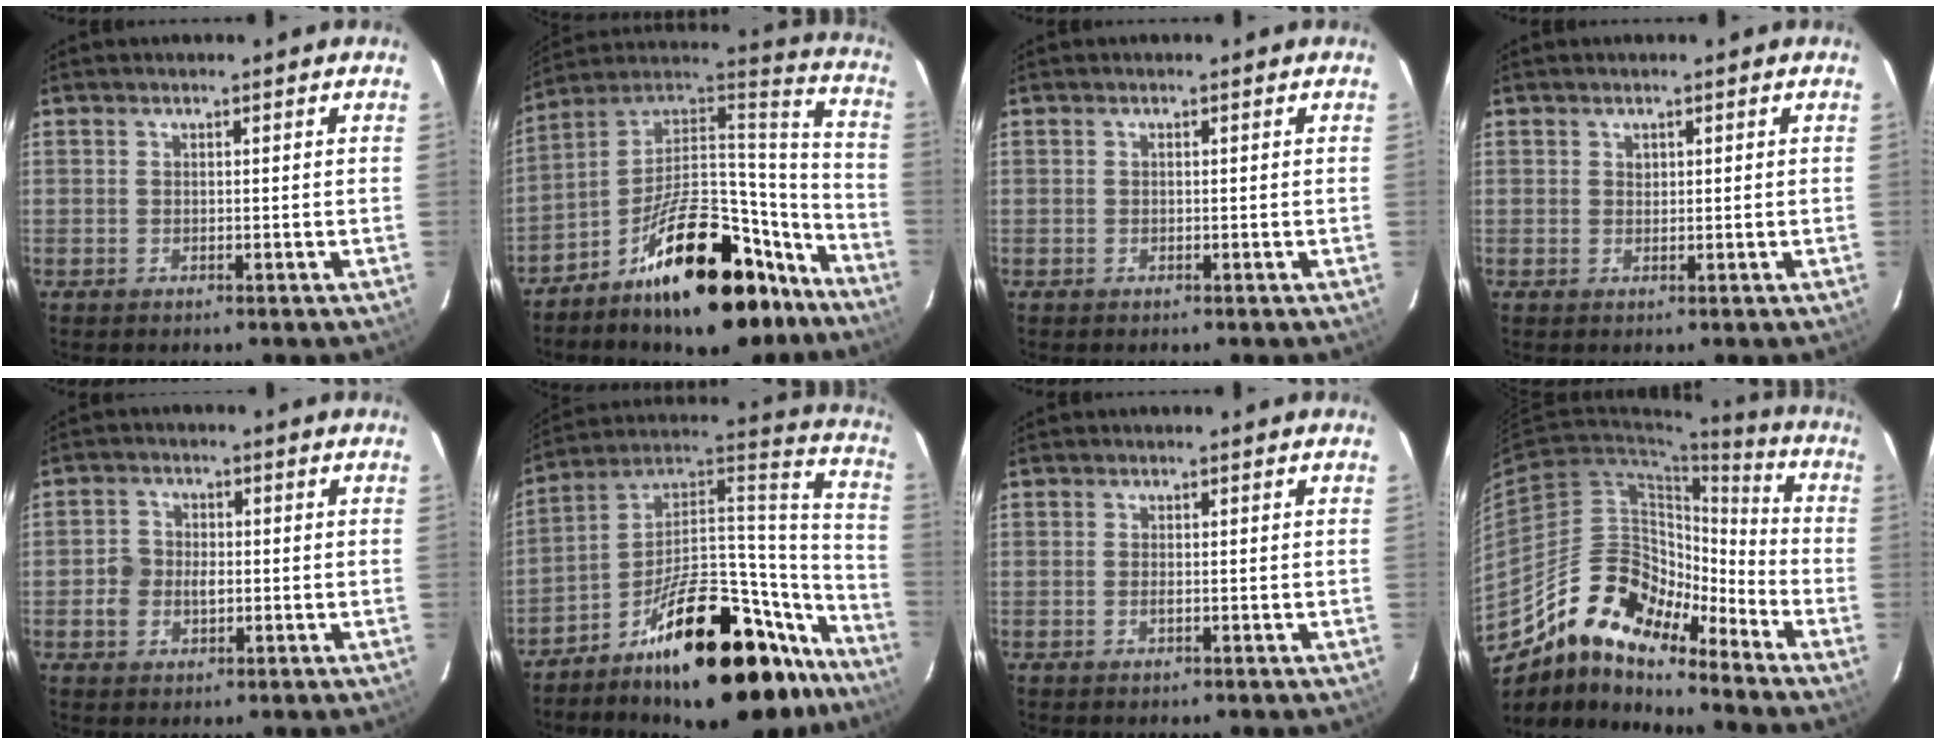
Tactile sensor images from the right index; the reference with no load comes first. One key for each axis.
{"total": 26.3, "fx": -16.7, "fy": 11.6, "fz": 16.7, "tx": -0.248, "ty": 0.057, "tz": -0.245}
{"total": 0.0}
{"total": 0.8, "fx": 0.4, "fy": 0.6, "fz": 0.1, "tx": -0.001, "ty": 0.003, "tz": 0.007}
{"total": 4.2, "fx": -0.8, "fy": 3.6, "fz": 2.0, "tx": -0.040, "ty": 0.010, "tz": -0.015}
{"total": 29.1, "fx": -20.1, "fy": 11.0, "fz": 17.9, "tx": -0.222, "ty": 0.059, "tz": -0.295}
{"total": 0.8, "fx": -0.2, "fy": 0.1, "fz": 0.7, "tx": -0.016, "ty": 0.000, "tz": -0.004}
{"total": 17.2, "fx": -13.7, "fy": 5.8, "fz": 8.6, "tx": -0.142, "ty": 0.012, "tz": -0.252}